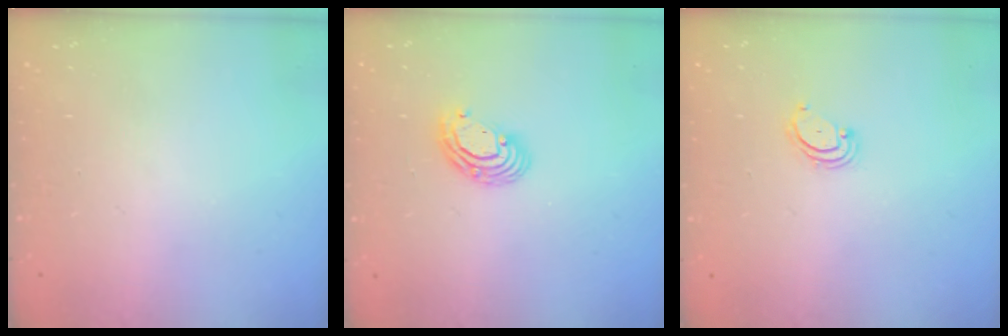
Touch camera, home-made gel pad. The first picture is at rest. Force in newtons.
{"total": 6.7, "press": 6.6, "slide": 0.7}
{"total": 2.9, "press": 2.9, "slide": 0.3}